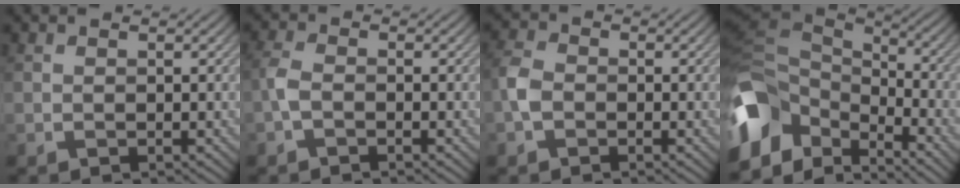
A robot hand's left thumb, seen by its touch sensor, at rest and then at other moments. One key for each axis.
{"total": 2.4, "fx": -1.2, "fy": 1.3, "fz": 1.6, "tx": -0.042, "ty": 0.003, "tz": -0.037}
{"total": 3.2, "fx": -1.2, "fy": 2.4, "fz": 1.7, "tx": -0.047, "ty": 0.003, "tz": -0.035}
{"total": 13.2, "fx": -6.0, "fy": 8.5, "fz": 8.1, "tx": -0.219, "ty": -0.006, "tz": -0.119}